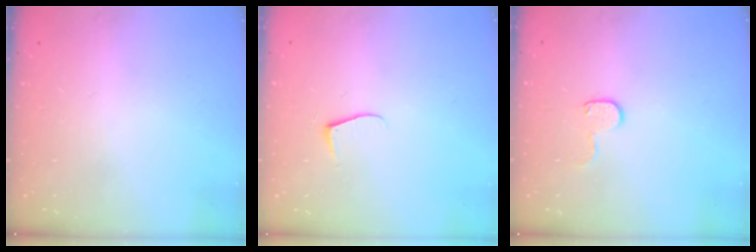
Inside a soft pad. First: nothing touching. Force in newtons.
{"total": 5.2, "press": 5.2, "slide": 0.5}
{"total": 4.5, "press": 4.5, "slide": 0.5}